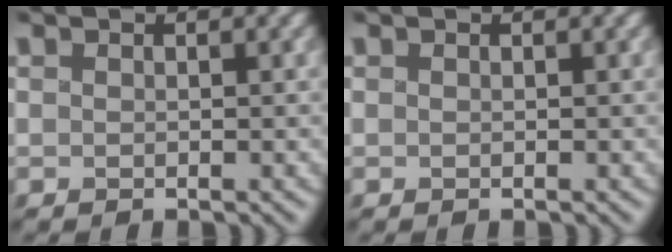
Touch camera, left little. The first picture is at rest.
{"total": 0.0}